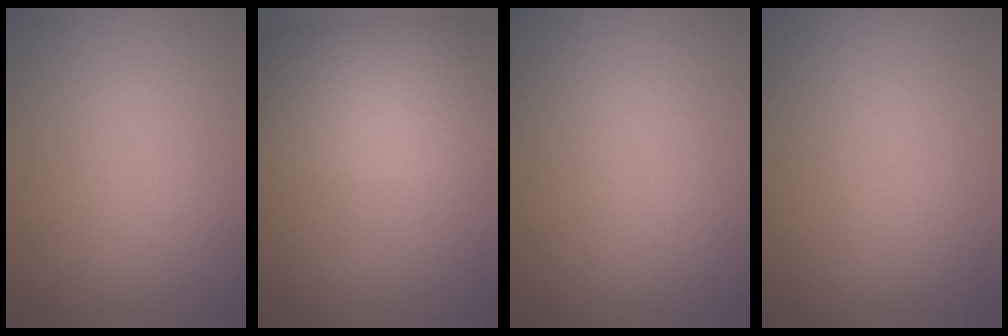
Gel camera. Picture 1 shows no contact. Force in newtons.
{"total": 7.2, "press": 7.2, "slide": 0.1}
{"total": 0.0}
{"total": 0.0}